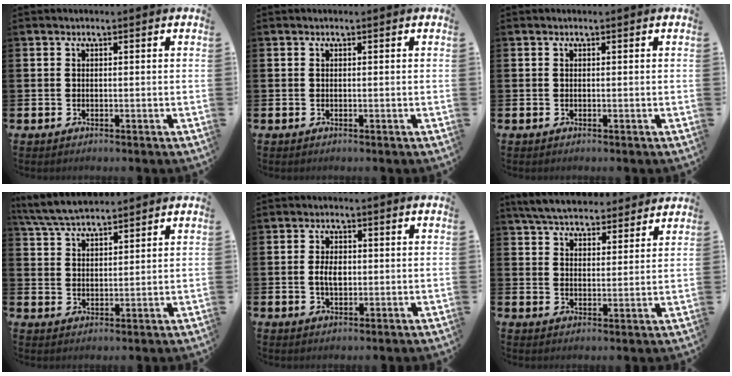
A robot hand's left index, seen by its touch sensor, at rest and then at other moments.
{"total": 0.0}
{"total": 0.0}
{"total": 5.5, "force": [5.3, 0.8, 1.3], "torque": [-0.043, -0.021, 0.098]}
{"total": 3.3, "force": [0.1, 2.0, 2.6], "torque": [-0.028, 0.000, -0.005]}
{"total": 6.1, "force": [5.9, 1.3, 1.0], "torque": [-0.035, -0.031, 0.105]}